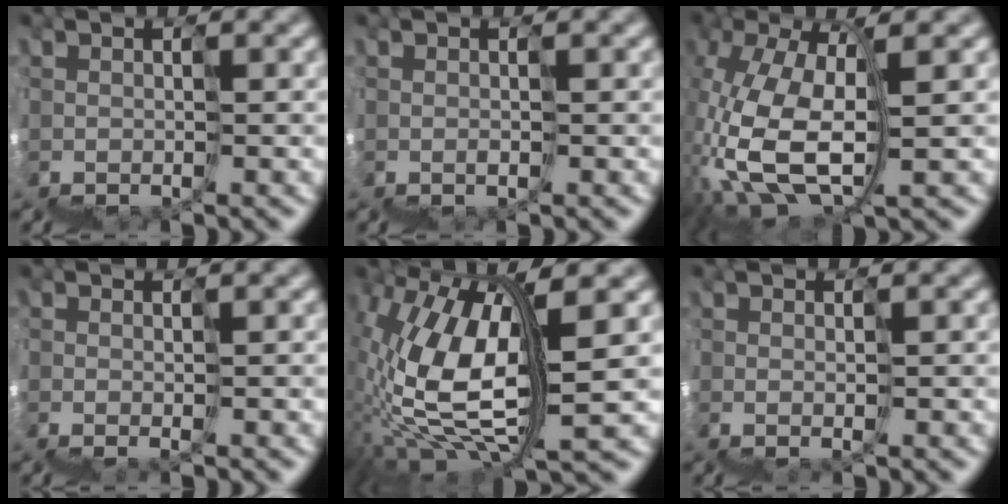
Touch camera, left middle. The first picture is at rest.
{"total": 0.6, "force": [-0.1, 0.5, 0.4], "torque": [-0.003, 0.001, 0.001]}
{"total": 7.2, "force": [-1.1, 3.6, 6.1], "torque": [-0.164, 0.007, -0.017]}
{"total": 2.7, "force": [-1.0, 0.9, 2.4], "torque": [-0.023, -0.011, -0.009]}
{"total": 6.9, "force": [1.5, 2.2, 6.3], "torque": [-0.154, 0.011, 0.021]}
{"total": 2.5, "force": [-0.2, 1.0, 2.3], "torque": [-0.016, -0.002, -0.002]}